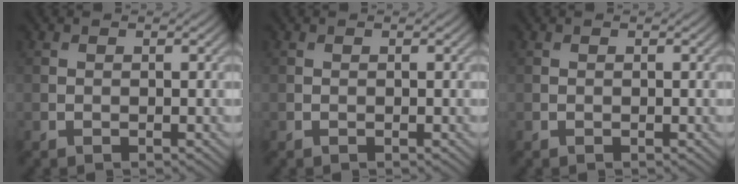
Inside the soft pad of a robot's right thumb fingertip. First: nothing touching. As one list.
[{"total": 0.0}, {"total": 0.0}]